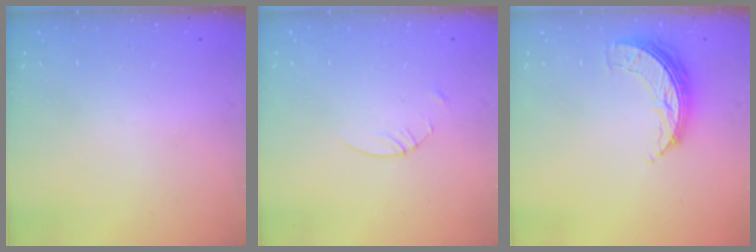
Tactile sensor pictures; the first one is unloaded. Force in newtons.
{"total": 1.4, "press": 1.4, "slide": 0.2}
{"total": 7.2, "press": 7.2, "slide": 0.3}